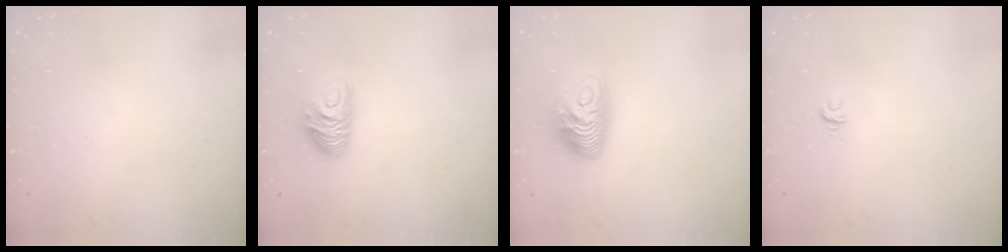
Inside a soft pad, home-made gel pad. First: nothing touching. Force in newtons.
{"total": 9.8, "press": 9.8, "slide": 0.9}
{"total": 10.6, "press": 10.5, "slide": 0.9}
{"total": 4.0, "press": 3.9, "slide": 0.4}